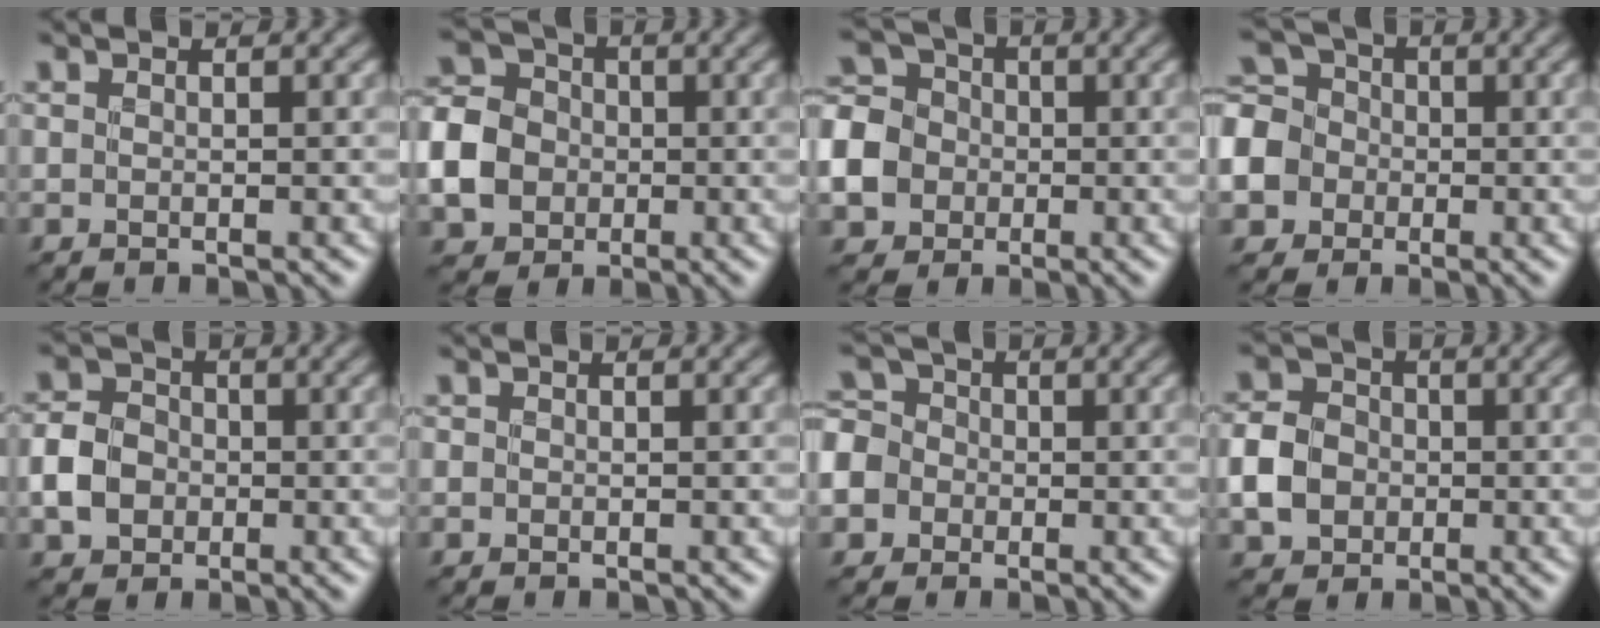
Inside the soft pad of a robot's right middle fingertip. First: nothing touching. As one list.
[{"total": 6.9, "force": [-1.3, 5.9, 3.4], "torque": [-0.083, 0.000, -0.034]}, {"total": 9.2, "force": [-2.7, 8.1, 3.6], "torque": [-0.092, -0.016, -0.073]}, {"total": 9.9, "force": [-3.4, 8.7, 3.3], "torque": [-0.088, -0.011, -0.086]}, {"total": 4.2, "force": [-0.9, 3.5, 2.0], "torque": [-0.042, 0.004, -0.025]}, {"total": 0.5, "force": [0.0, 0.5, 0.0], "torque": [0.004, -0.002, -0.003]}, {"total": 8.8, "force": [-3.2, 7.6, 2.9], "torque": [-0.080, 0.000, -0.087]}, {"total": 4.7, "force": [-0.9, 4.0, 2.3], "torque": [-0.049, 0.004, -0.026]}]